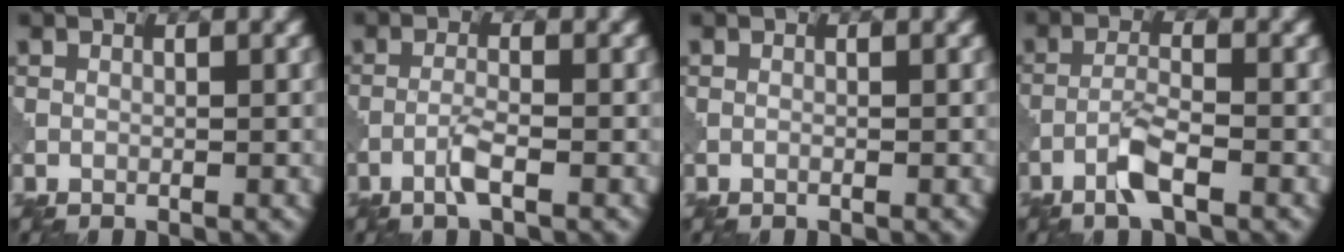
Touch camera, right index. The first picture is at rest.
{"total": 2.0, "force": [-1.1, 0.2, 1.7], "torque": [-0.036, 0.005, -0.026]}
{"total": 0.0}
{"total": 3.0, "force": [-1.8, 0.5, 2.4], "torque": [-0.051, 0.005, -0.042]}